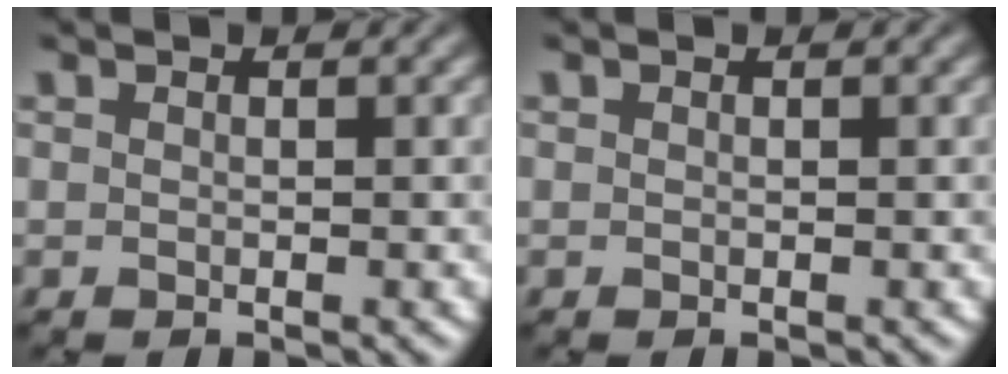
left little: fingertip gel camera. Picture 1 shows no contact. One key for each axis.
{"total": 0.0}